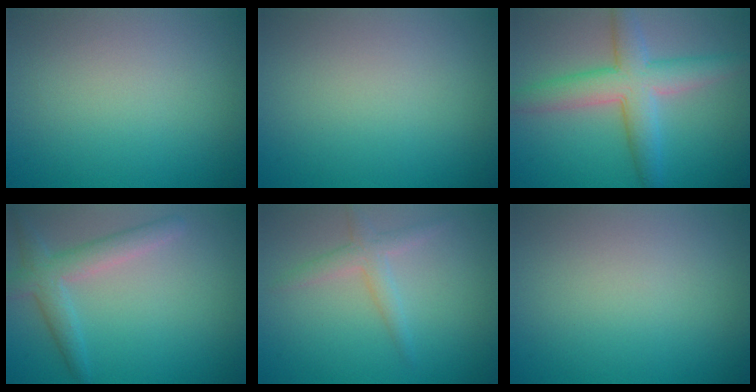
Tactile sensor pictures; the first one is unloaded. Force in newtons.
{"total": 0.0}
{"total": 5.9, "press": 5.9, "slide": 0.2}
{"total": 3.3, "press": 3.3, "slide": 0.1}
{"total": 2.2, "press": 2.1, "slide": 0.1}
{"total": 0.0}